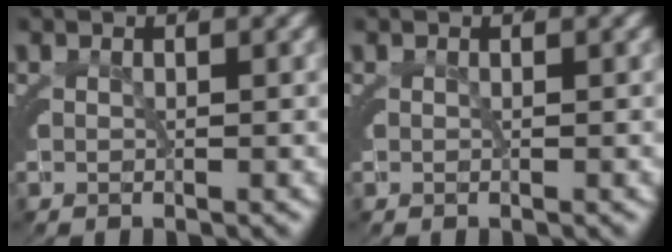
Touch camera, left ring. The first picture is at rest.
{"total": 0.0}